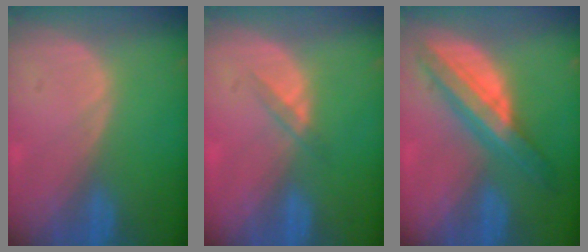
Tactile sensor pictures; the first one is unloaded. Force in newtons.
{"total": 1.9, "press": 1.7, "slide": 1.0}
{"total": 8.1, "press": 8.1, "slide": 0.4}